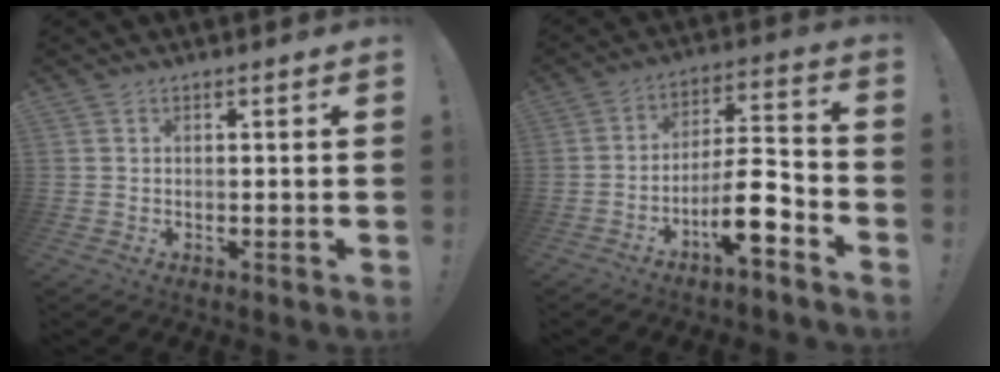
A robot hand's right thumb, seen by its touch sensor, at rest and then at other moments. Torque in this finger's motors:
{"motor_torque": [2.48, 2.52, 1.42, -1.35, 0.63]}